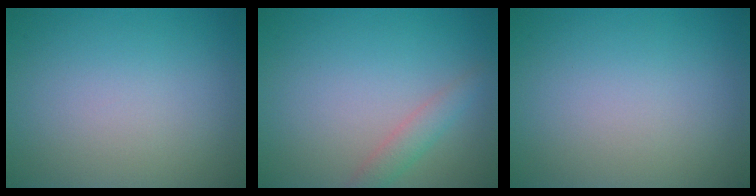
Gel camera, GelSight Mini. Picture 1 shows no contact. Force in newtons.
{"total": 1.8, "press": 1.8, "slide": 0.1}
{"total": 0.0}